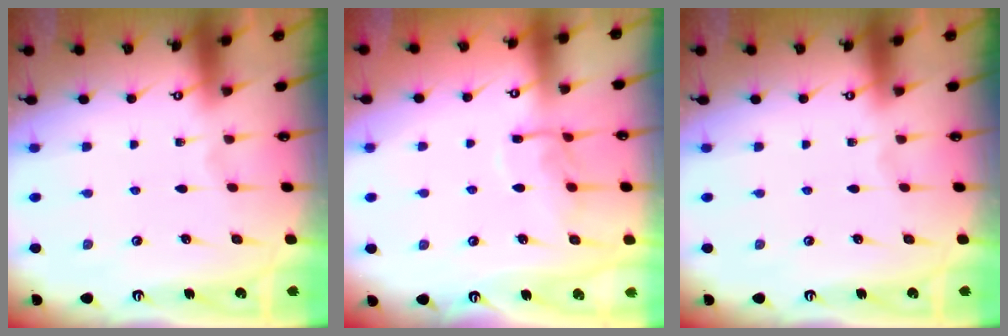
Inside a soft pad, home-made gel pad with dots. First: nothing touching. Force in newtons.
{"total": 8.7, "press": 8.7, "slide": 0.6}
{"total": 0.0}